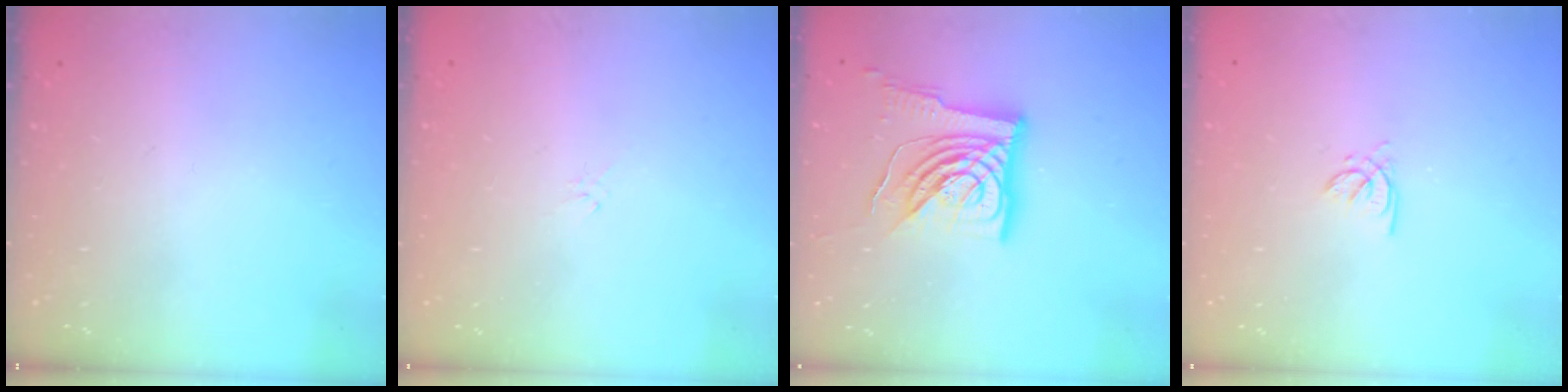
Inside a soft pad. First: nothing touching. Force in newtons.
{"total": 0.7, "press": 0.5, "slide": 0.4}
{"total": 15.5, "press": 15.4, "slide": 1.8}
{"total": 2.2, "press": 2.2, "slide": 0.2}